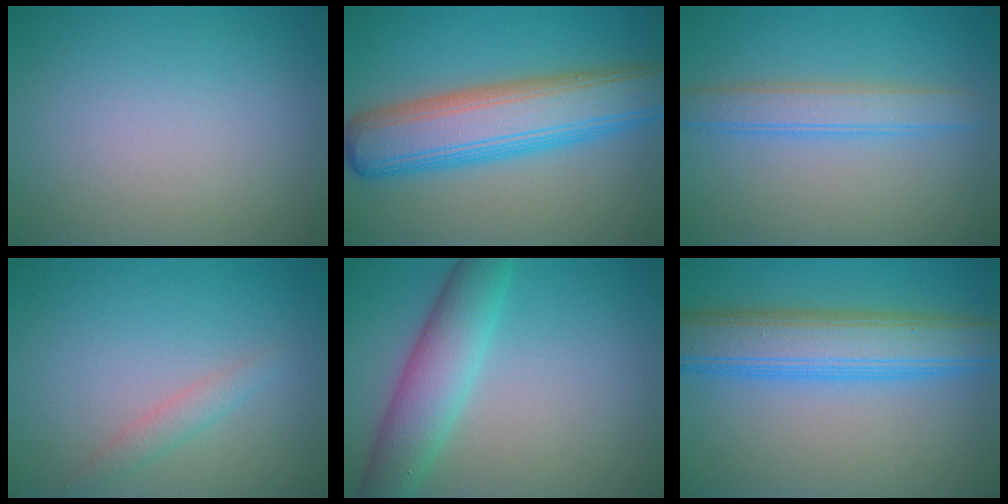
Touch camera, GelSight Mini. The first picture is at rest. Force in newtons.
{"total": 9.2, "press": 9.2, "slide": 0.4}
{"total": 3.2, "press": 3.2, "slide": 0.4}
{"total": 1.5, "press": 1.5, "slide": 0.1}
{"total": 5.3, "press": 5.3, "slide": 0.2}
{"total": 7.5, "press": 7.5, "slide": 0.1}